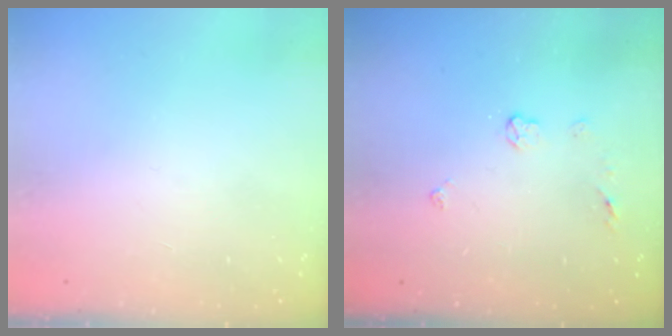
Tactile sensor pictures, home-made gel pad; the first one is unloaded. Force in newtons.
{"total": 5.1, "press": 5.1, "slide": 0.4}